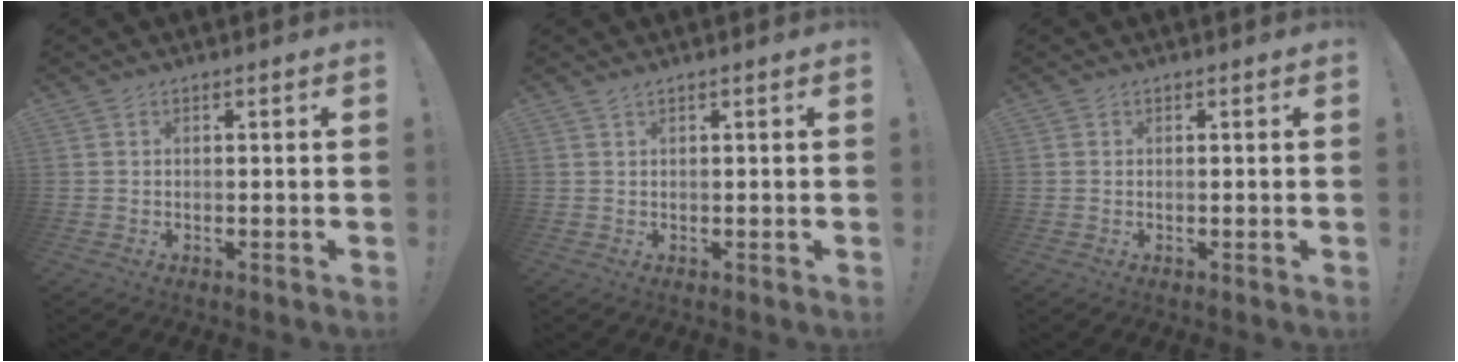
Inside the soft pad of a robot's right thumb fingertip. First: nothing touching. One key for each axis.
{"total": 0.7, "fx": 0.6, "fy": 0.0, "fz": 0.5, "tx": -0.013, "ty": 0.000, "tz": 0.011}
{"total": 0.0}